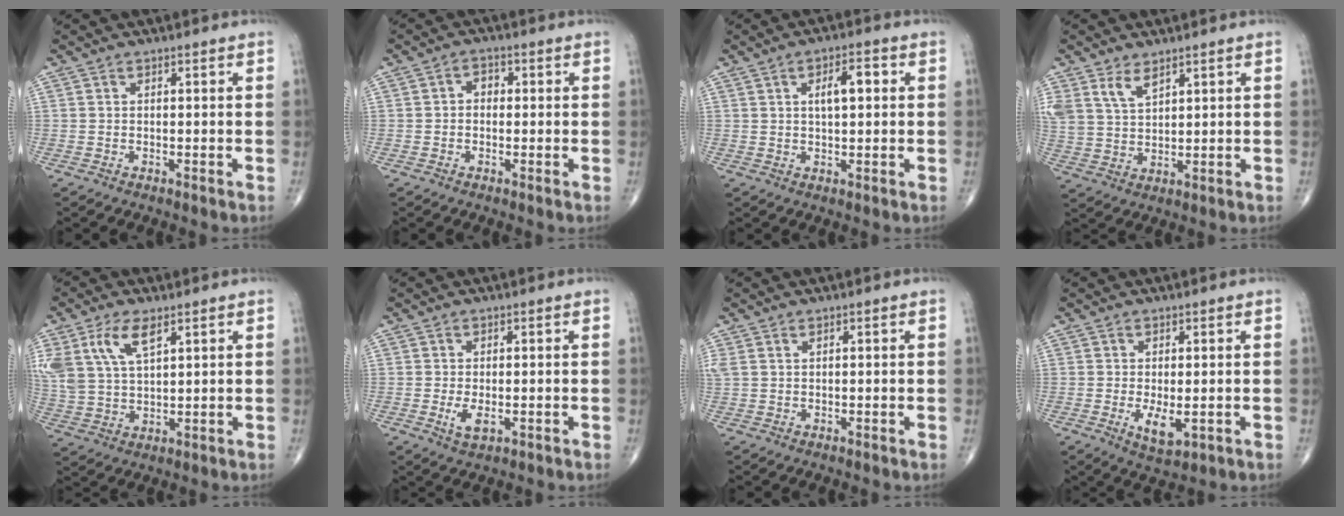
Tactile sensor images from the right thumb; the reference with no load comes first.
{"total": 2.5, "force": [0.0, 1.9, 1.6], "torque": [-0.009, 0.014, -0.006]}
{"total": 5.3, "force": [1.2, 2.2, 4.7], "torque": [-0.070, 0.007, 0.019]}
{"total": 6.3, "force": [4.1, 3.3, 3.6], "torque": [-0.064, -0.017, 0.089]}
{"total": 10.6, "force": [5.3, 5.1, 7.7], "torque": [-0.164, -0.010, 0.112]}
{"total": 3.0, "force": [-0.7, 1.4, 2.6], "torque": [-0.050, -0.007, -0.011]}
{"total": 1.5, "force": [0.9, 0.7, 0.9], "torque": [-0.031, 0.015, 0.026]}
{"total": 4.2, "force": [-0.8, 1.8, 3.7], "torque": [-0.060, -0.012, -0.004]}